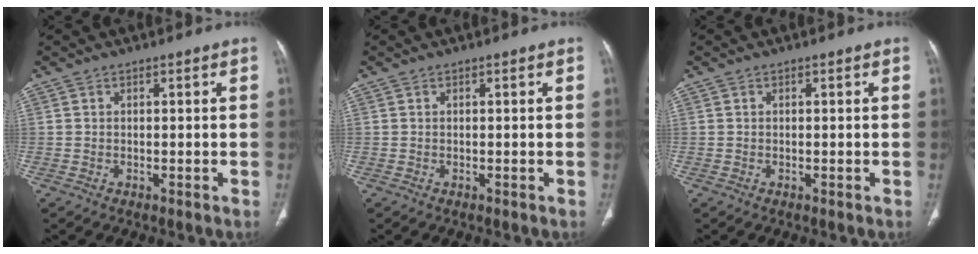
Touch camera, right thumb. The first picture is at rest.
{"total": 0.0}
{"total": 0.0}